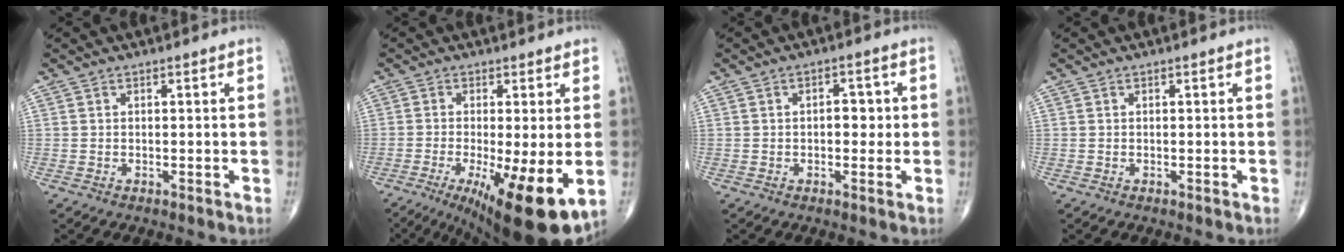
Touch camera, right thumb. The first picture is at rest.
{"total": 14.7, "force": [-4.4, 3.3, 13.6], "torque": [-0.188, -0.023, -0.057]}
{"total": 3.5, "force": [0.1, 2.1, 2.7], "torque": [-0.022, 0.004, -0.004]}
{"total": 0.0}